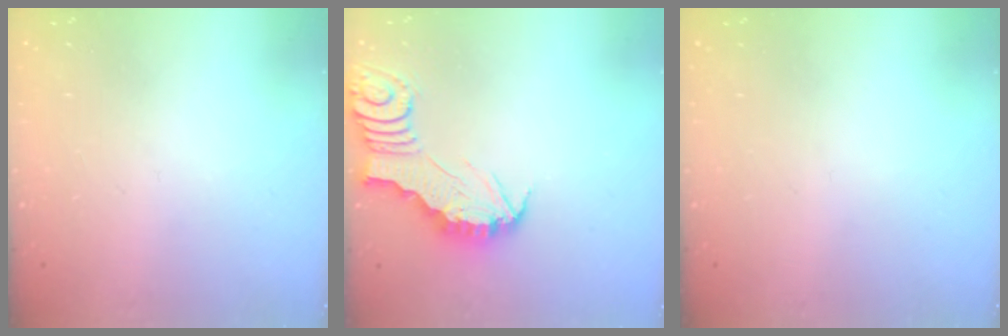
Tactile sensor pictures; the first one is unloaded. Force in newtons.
{"total": 3.4, "press": 3.4, "slide": 0.3}
{"total": 0.0}